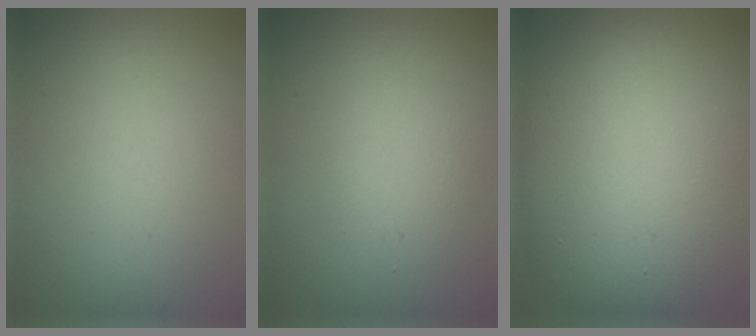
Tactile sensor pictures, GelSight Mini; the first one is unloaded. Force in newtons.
{"total": 1.9, "press": 1.9, "slide": 0.1}
{"total": 15.2, "press": 15.2, "slide": 0.8}